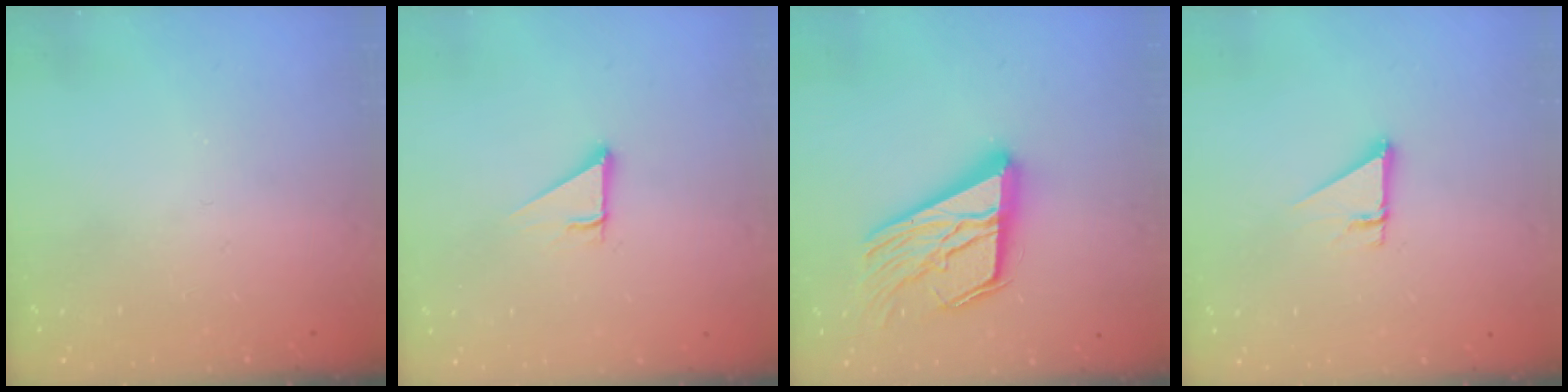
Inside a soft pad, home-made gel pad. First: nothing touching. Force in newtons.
{"total": 3.7, "press": 3.7, "slide": 0.2}
{"total": 20.9, "press": 20.8, "slide": 2.2}
{"total": 2.7, "press": 2.7, "slide": 0.2}